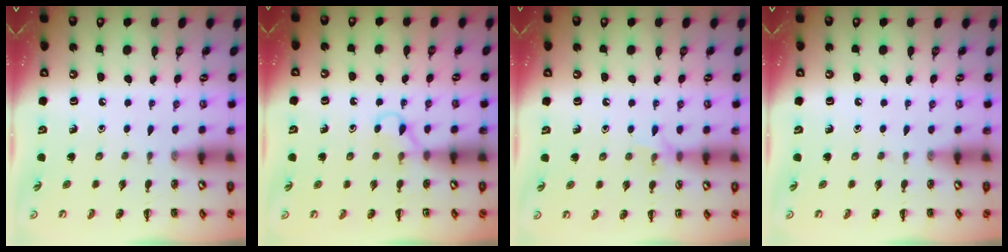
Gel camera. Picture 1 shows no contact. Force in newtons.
{"total": 2.9, "press": 2.7, "slide": 0.9}
{"total": 5.1, "press": 5.0, "slide": 1.0}
{"total": 0.0}